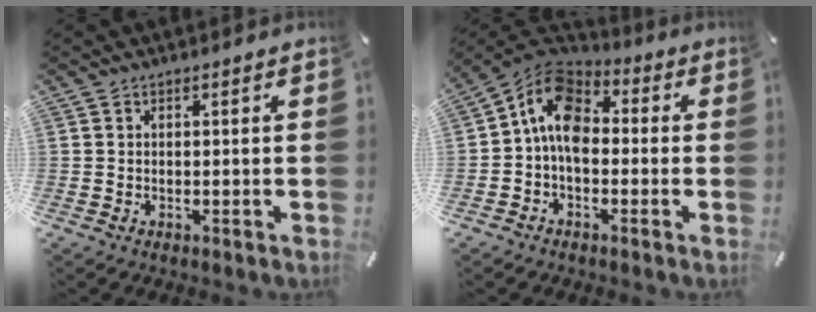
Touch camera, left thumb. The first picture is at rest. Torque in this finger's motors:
{"motor_torque": [-0.35, 1.49, 1.18, -0.81, 0.13]}